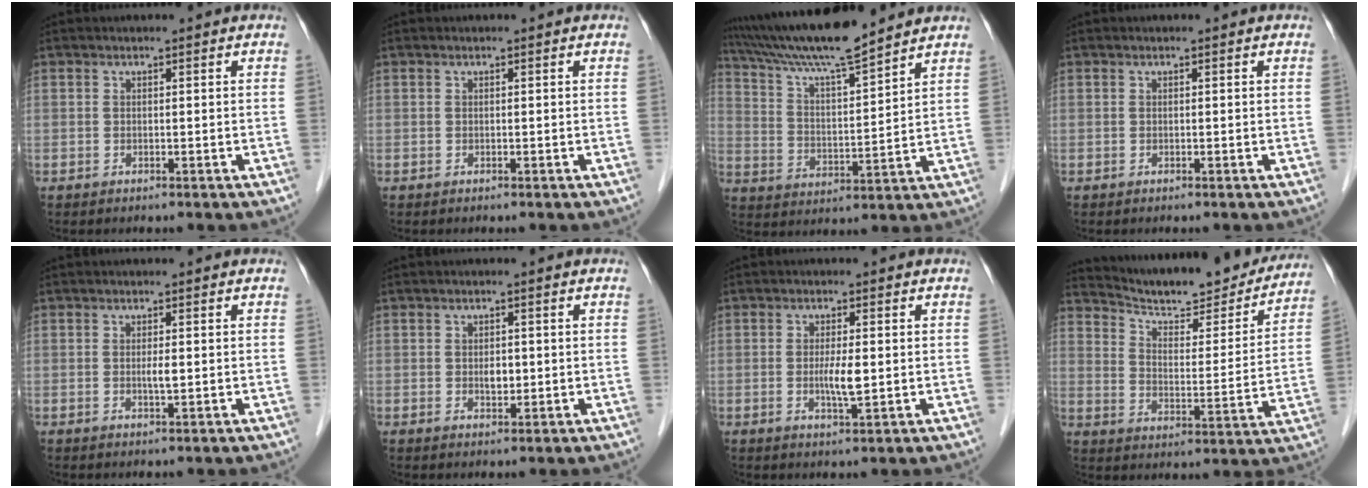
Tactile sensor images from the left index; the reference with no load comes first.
{"total": 0.0}
{"total": 13.8, "force": [12.4, -0.4, 6.2], "torque": [-0.121, 0.013, 0.218]}
{"total": 0.0}
{"total": 1.5, "force": [0.1, 0.1, 1.5], "torque": [-0.029, -0.001, 0.001]}
{"total": 2.1, "force": [0.0, 1.0, 1.9], "torque": [-0.035, -0.001, 0.002]}
{"total": 3.6, "force": [-0.1, 0.5, 3.6], "torque": [-0.067, -0.005, -0.001]}
{"total": 21.9, "force": [20.1, 3.3, 8.0], "torque": [-0.122, -0.029, 0.274]}